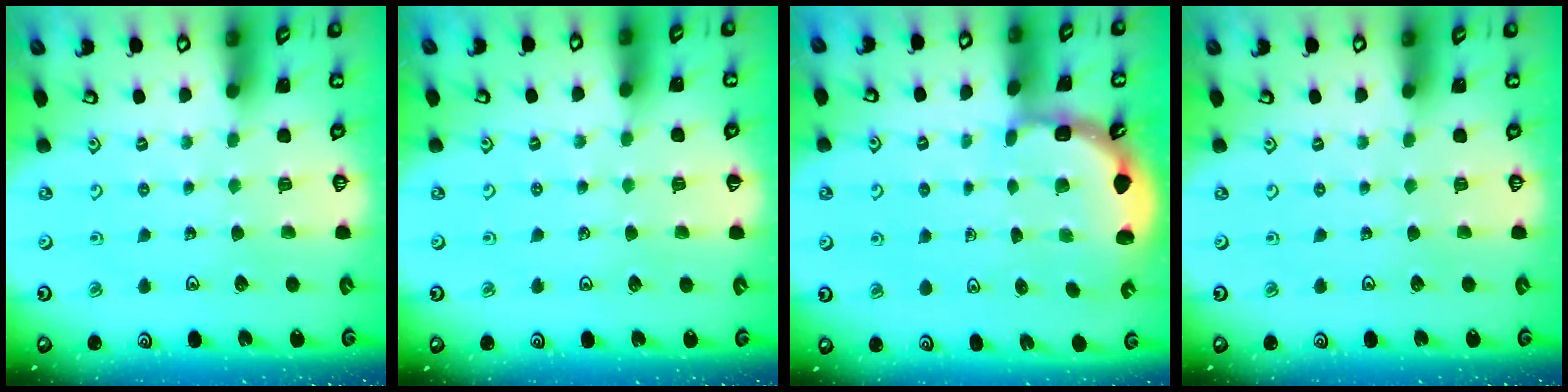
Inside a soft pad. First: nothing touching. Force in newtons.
{"total": 1.3, "press": 1.3, "slide": 0.2}
{"total": 2.0, "press": 1.8, "slide": 0.9}
{"total": 0.0}